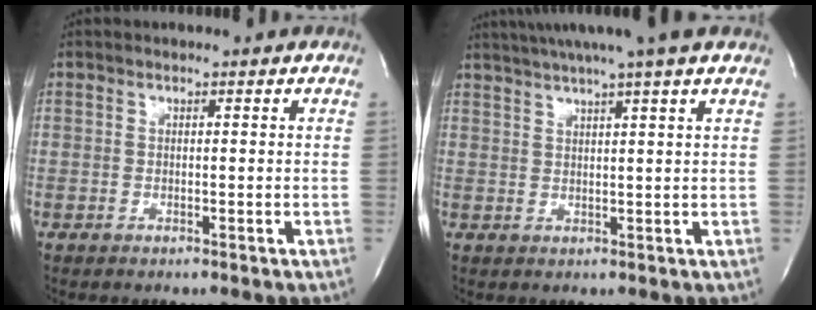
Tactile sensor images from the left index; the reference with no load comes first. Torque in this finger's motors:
{"motor_torque": [0.97, -0.99, 0.44, 0.18]}